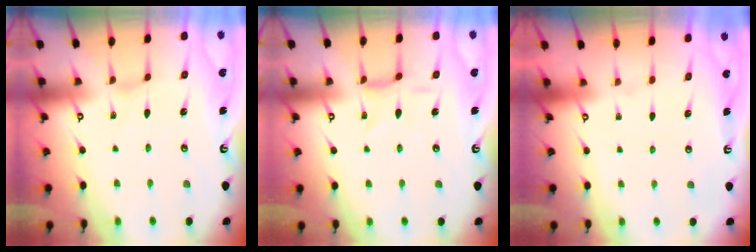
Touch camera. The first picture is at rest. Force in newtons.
{"total": 1.9, "press": 1.9, "slide": 0.4}
{"total": 0.0}